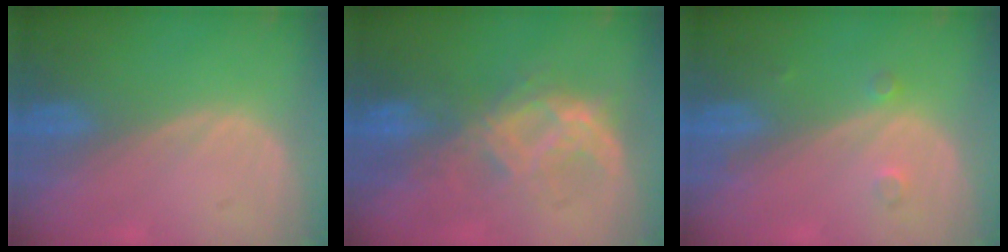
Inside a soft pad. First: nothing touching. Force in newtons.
{"total": 7.4, "press": 7.4, "slide": 0.2}
{"total": 1.9, "press": 1.6, "slide": 1.0}